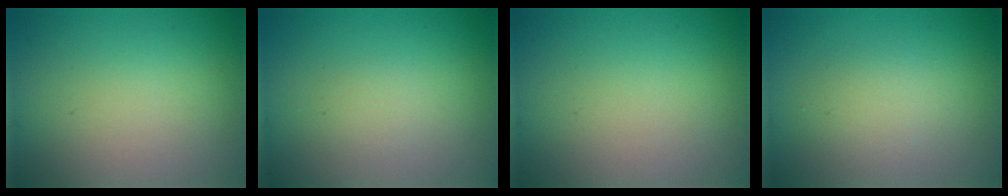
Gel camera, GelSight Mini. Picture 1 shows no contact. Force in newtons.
{"total": 1.0, "press": 1.0, "slide": 0.0}
{"total": 0.0}
{"total": 2.5, "press": 2.5, "slide": 0.1}